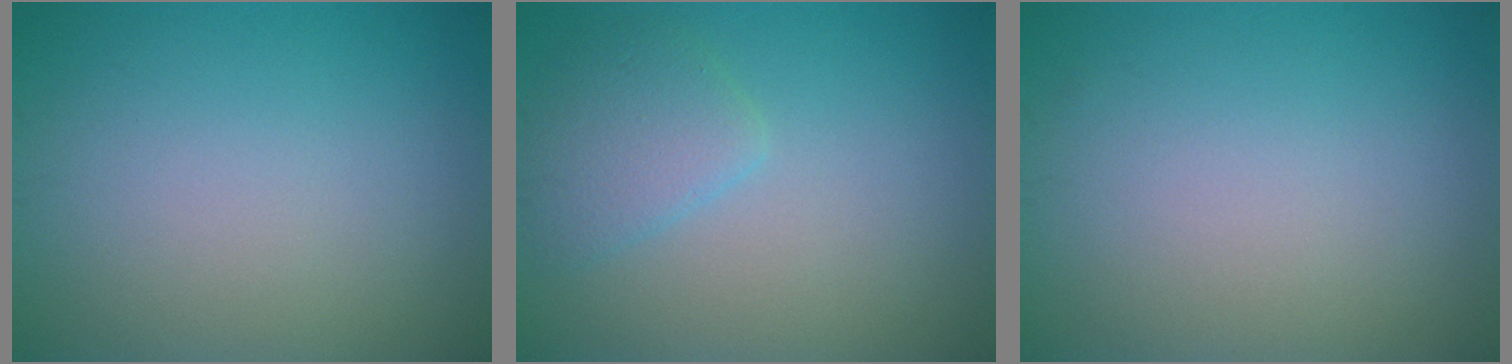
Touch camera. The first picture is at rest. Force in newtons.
{"total": 2.6, "press": 2.6, "slide": 0.2}
{"total": 0.0}